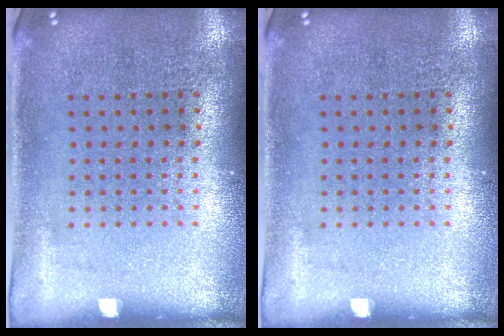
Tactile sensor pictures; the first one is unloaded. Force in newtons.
{"total": 0.0}